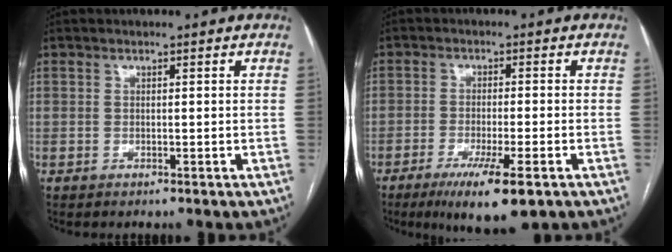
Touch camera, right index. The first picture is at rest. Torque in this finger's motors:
{"motor_torque": [0.14, -0.02, 0.18, 0.00]}